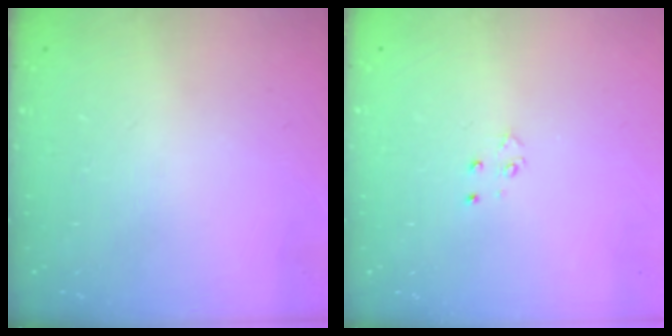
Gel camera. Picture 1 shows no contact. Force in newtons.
{"total": 3.1, "press": 3.1, "slide": 0.6}